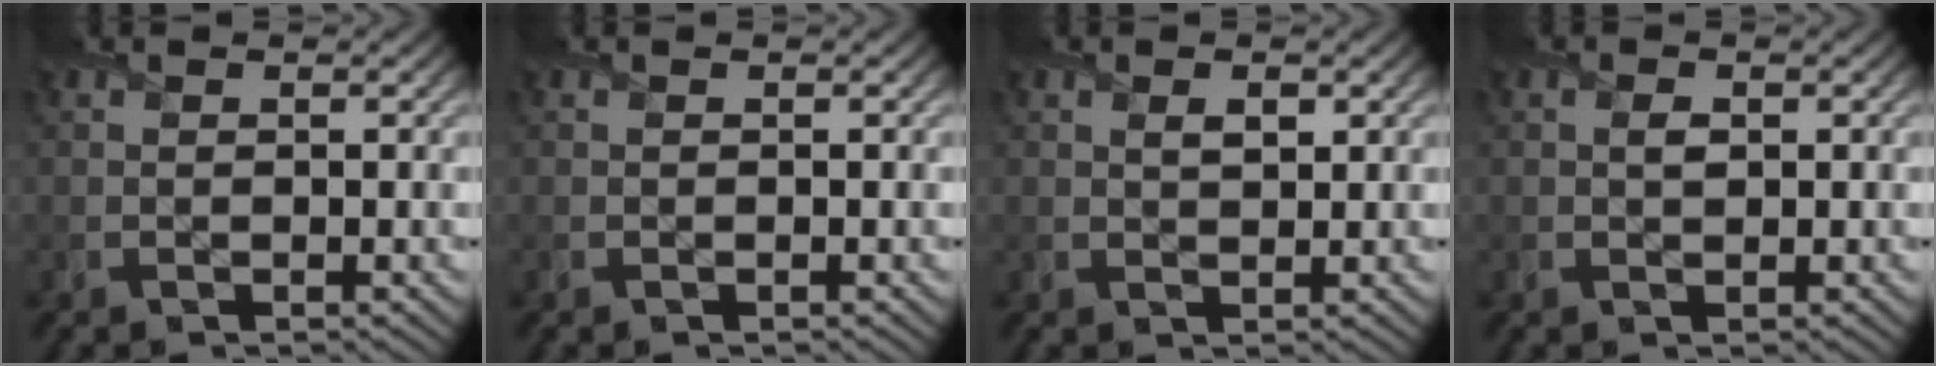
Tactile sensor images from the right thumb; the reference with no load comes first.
{"total": 0.0}
{"total": 1.5, "force": [0.8, 0.8, 1.0], "torque": [-0.014, -0.006, 0.017]}
{"total": 1.0, "force": [0.2, 0.7, 0.7], "torque": [-0.010, -0.002, 0.004]}